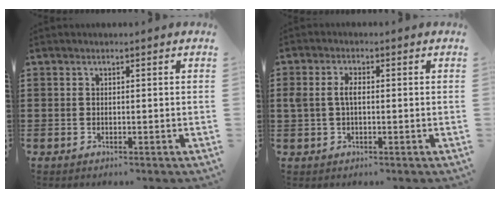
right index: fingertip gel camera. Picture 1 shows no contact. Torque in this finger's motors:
{"motor_torque": [0.29, -0.15, 0.13, 0.11]}